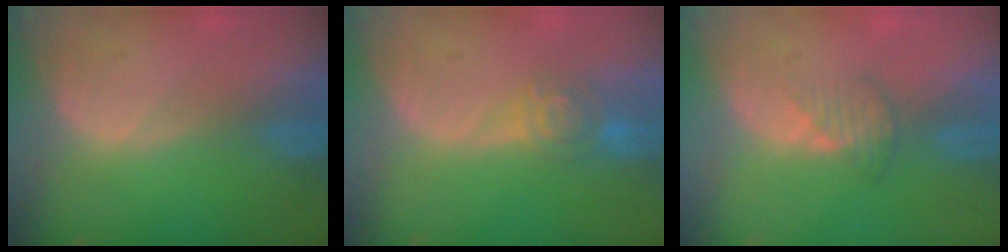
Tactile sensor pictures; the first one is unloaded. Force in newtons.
{"total": 4.7, "press": 4.2, "slide": 2.2}
{"total": 2.5, "press": 2.5, "slide": 0.4}